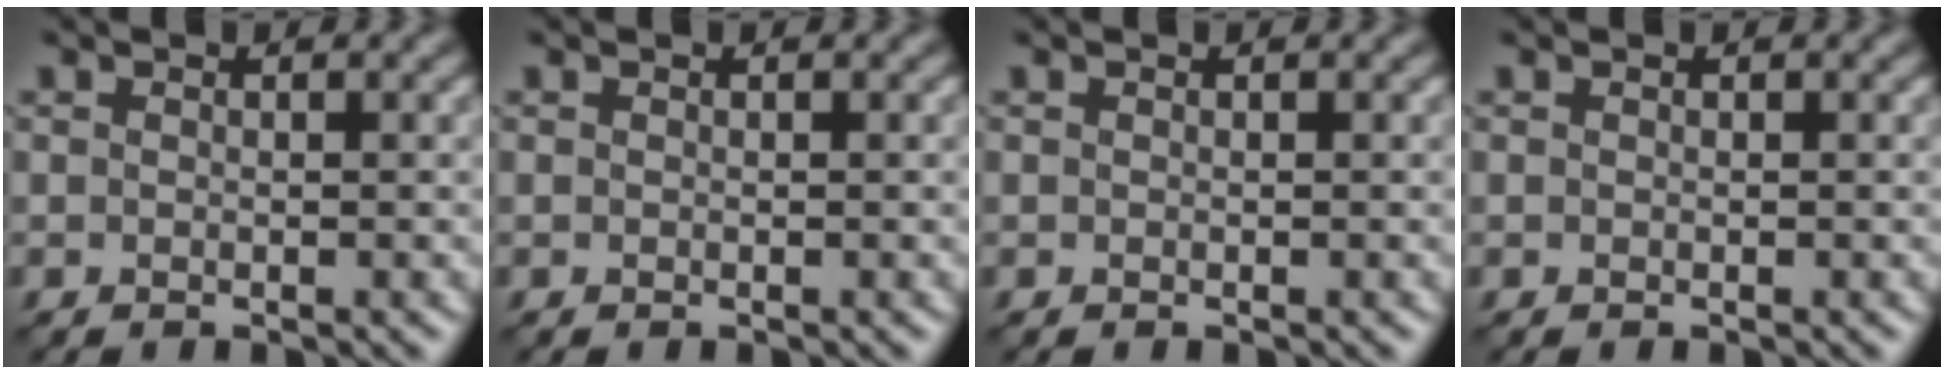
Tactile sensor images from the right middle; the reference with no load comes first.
{"total": 0.0}
{"total": 0.0}
{"total": 0.0}